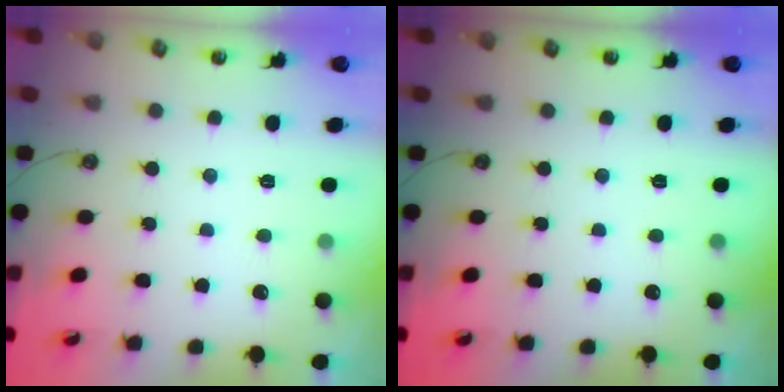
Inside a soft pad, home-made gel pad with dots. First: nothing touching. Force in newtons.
{"total": 0.0}